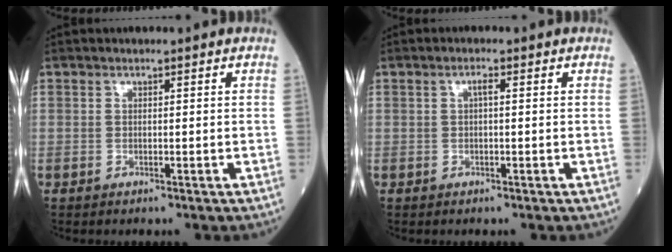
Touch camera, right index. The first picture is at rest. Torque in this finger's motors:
{"motor_torque": [0.04, -0.02, 0.00, 0.03]}